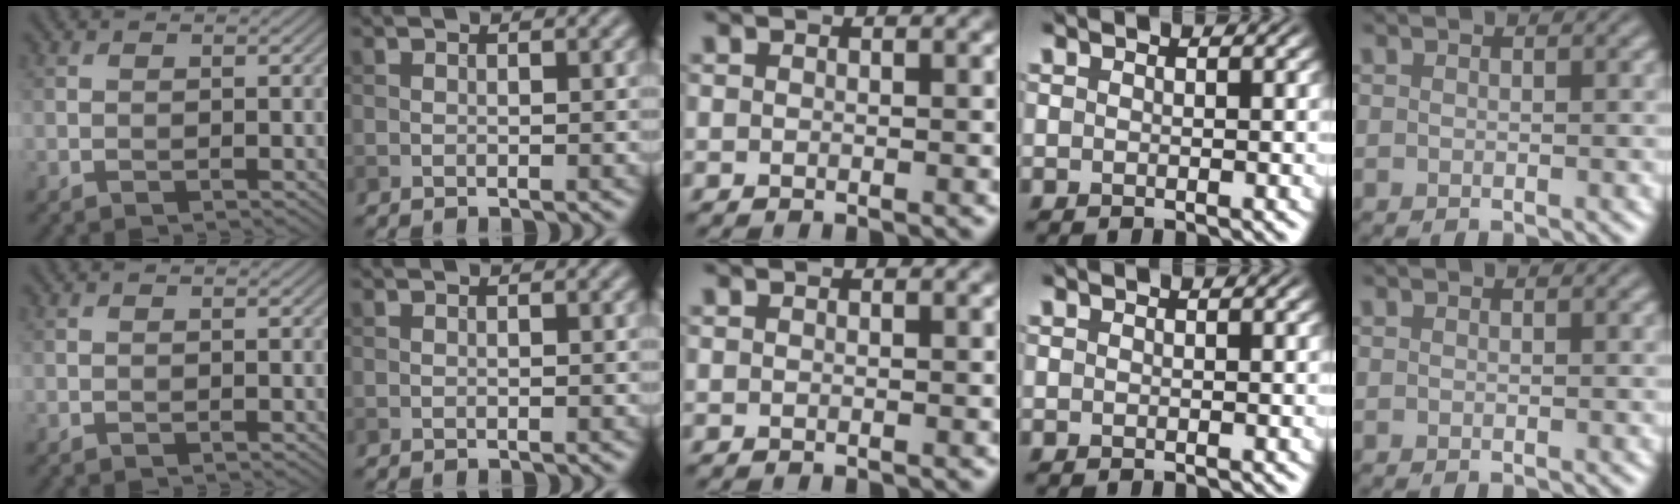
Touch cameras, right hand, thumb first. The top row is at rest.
{}